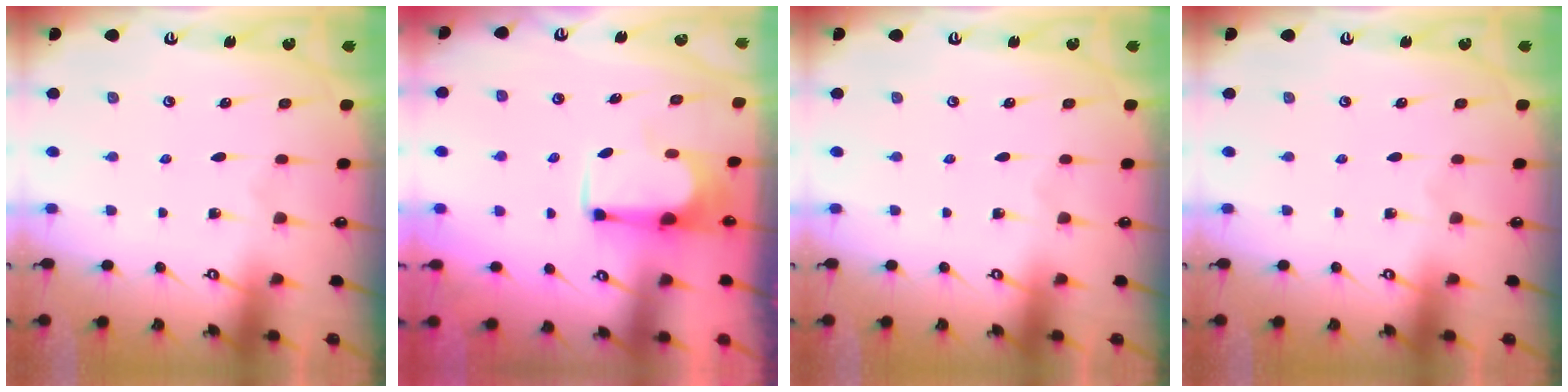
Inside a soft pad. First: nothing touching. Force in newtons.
{"total": 3.3, "press": 3.2, "slide": 0.5}
{"total": 0.0}
{"total": 0.0}